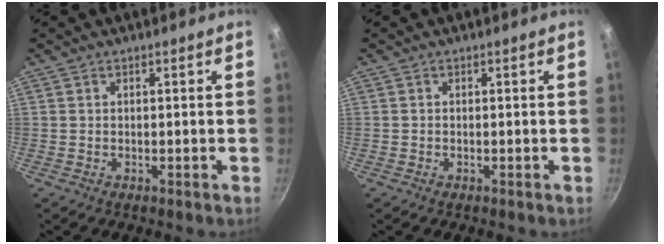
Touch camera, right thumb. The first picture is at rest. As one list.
[{"total": 0.0}]